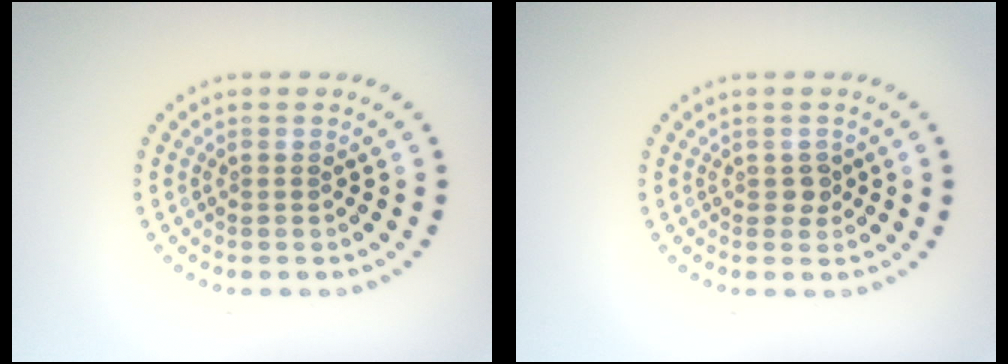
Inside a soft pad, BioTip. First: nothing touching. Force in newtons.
{"total": 0.9, "press": 0.8, "slide": 0.3}